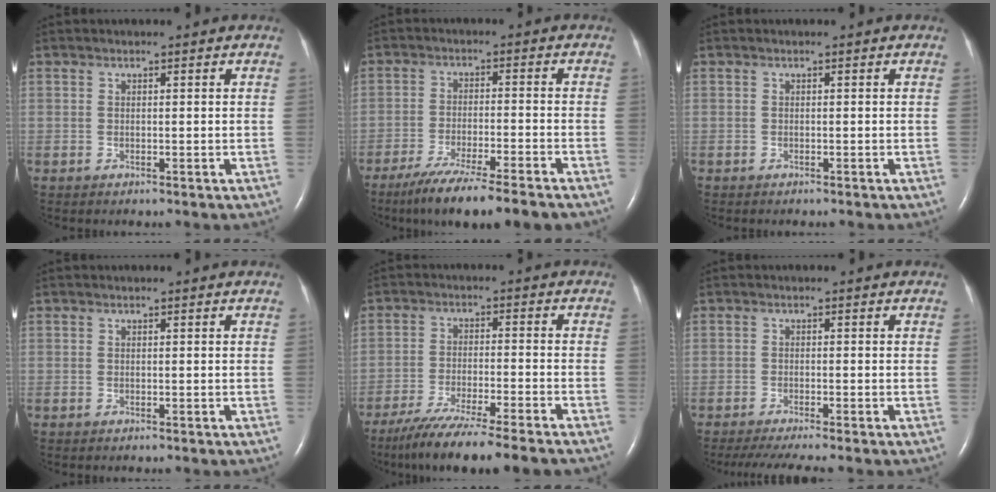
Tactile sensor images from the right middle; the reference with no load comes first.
{"total": 11.6, "force": [-9.2, -0.2, 7.0], "torque": [-0.110, -0.033, -0.148]}
{"total": 0.7, "force": [-0.6, 0.2, 0.3], "torque": [-0.008, -0.001, -0.008]}
{"total": 0.0}
{"total": 12.6, "force": [-10.5, -0.8, 6.9], "torque": [-0.107, -0.042, -0.168]}
{"total": 6.2, "force": [-5.1, -0.4, 3.4], "torque": [-0.051, -0.017, -0.083]}